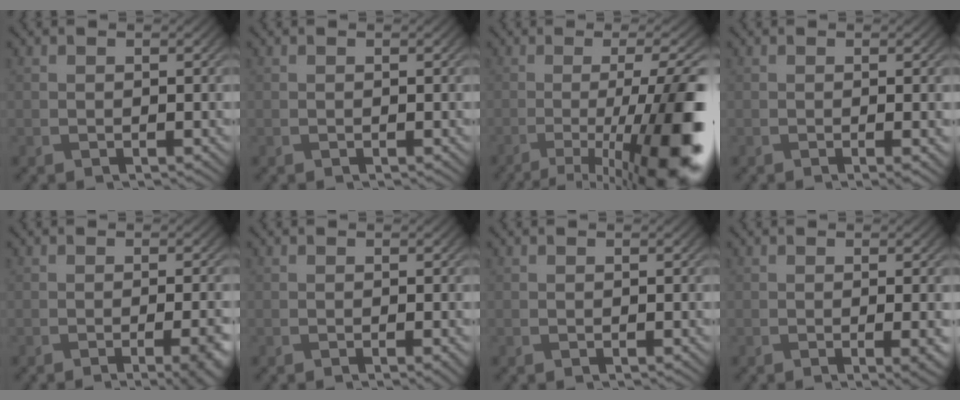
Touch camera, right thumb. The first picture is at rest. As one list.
[{"total": 0.0}, {"total": 15.4, "force": [-6.2, 3.6, 13.6], "torque": [-0.169, 0.010, -0.094]}, {"total": 2.4, "force": [-0.2, 0.4, 2.4], "torque": [-0.035, 0.001, -0.007]}, {"total": 4.8, "force": [-1.9, 1.3, 4.3], "torque": [-0.043, 0.004, -0.023]}, {"total": 0.9, "force": [-0.3, 0.1, 0.9], "torque": [-0.013, -0.004, -0.006]}, {"total": 0.0}, {"total": 3.6, "force": [-0.4, 0.9, 3.5], "torque": [-0.046, -0.002, -0.006]}]